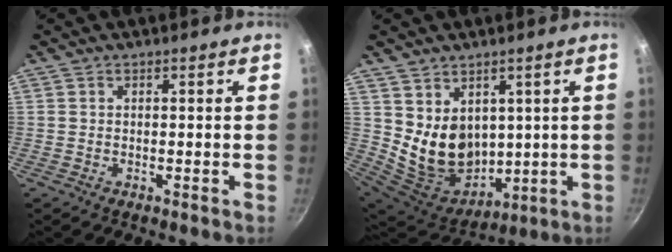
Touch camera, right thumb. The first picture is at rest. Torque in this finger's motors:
{"motor_torque": [0.48, 1.18, 0.27, -0.15, 0.15]}